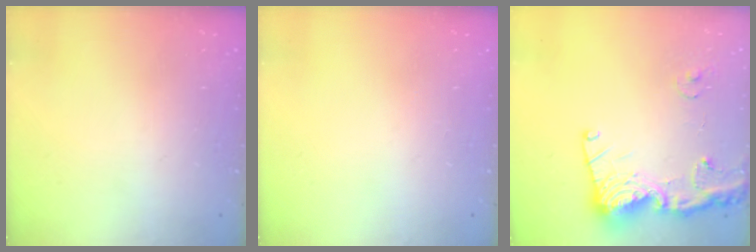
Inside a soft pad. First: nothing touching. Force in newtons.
{"total": 0.0}
{"total": 17.6, "press": 17.5, "slide": 2.0}